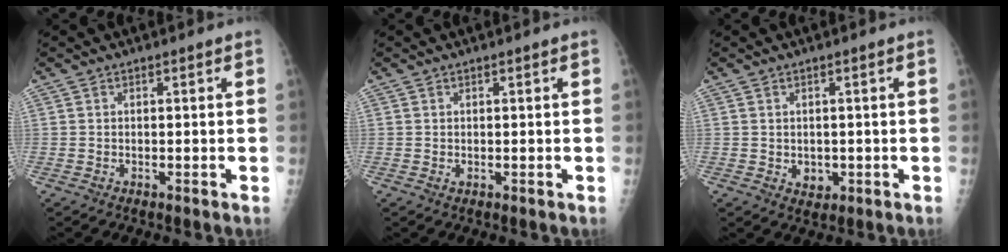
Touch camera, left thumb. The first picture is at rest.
{"total": 0.8, "force": [0.4, 0.2, 0.6], "torque": [-0.013, 0.004, 0.008]}
{"total": 2.2, "force": [0.1, 1.7, 1.5], "torque": [-0.013, -0.005, 0.010]}